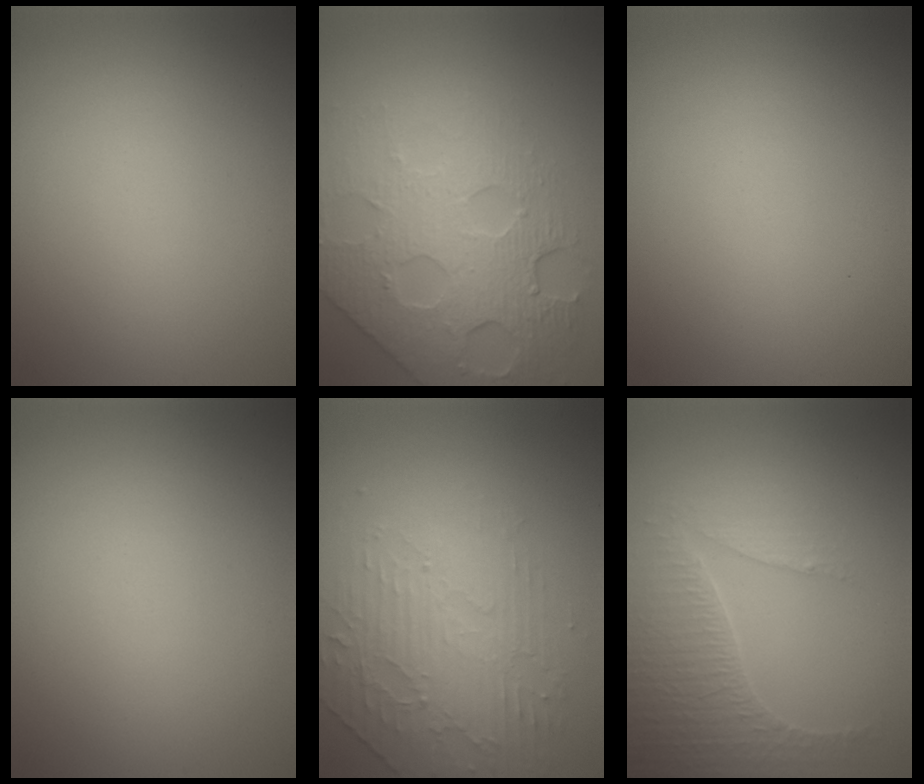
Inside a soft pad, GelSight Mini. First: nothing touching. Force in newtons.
{"total": 6.3, "press": 5.2, "slide": 3.7}
{"total": 0.0}
{"total": 0.0}
{"total": 4.7, "press": 3.3, "slide": 3.3}
{"total": 3.4, "press": 3.4, "slide": 0.5}